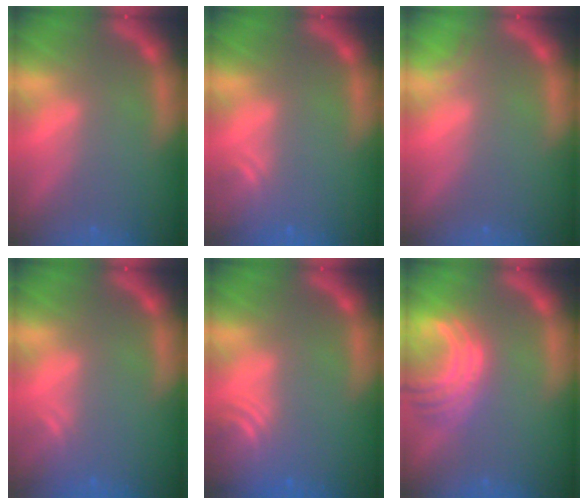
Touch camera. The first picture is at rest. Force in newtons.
{"total": 1.9}
{"total": 0.9}
{"total": 1.5}
{"total": 4.5}
{"total": 7.0}